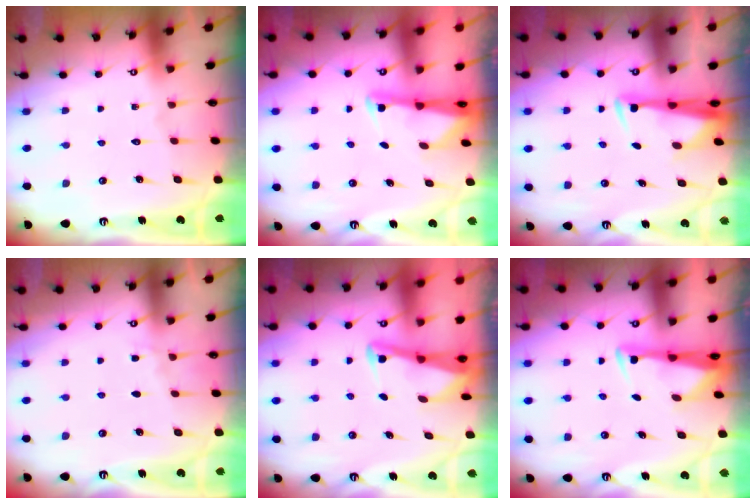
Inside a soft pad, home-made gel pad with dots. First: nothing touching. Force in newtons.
{"total": 1.9, "press": 1.9, "slide": 0.3}
{"total": 3.3, "press": 3.3, "slide": 0.8}
{"total": 3.0, "press": 2.9, "slide": 0.4}
{"total": 3.0, "press": 3.0, "slide": 0.4}
{"total": 3.3, "press": 3.2, "slide": 0.9}